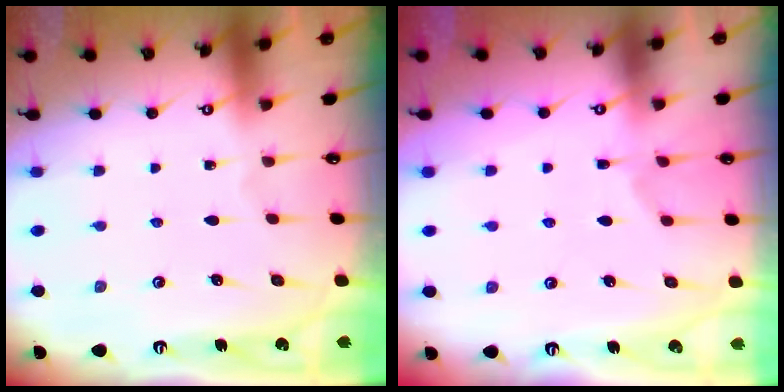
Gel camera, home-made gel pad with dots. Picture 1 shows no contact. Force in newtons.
{"total": 2.6, "press": 2.3, "slide": 1.1}